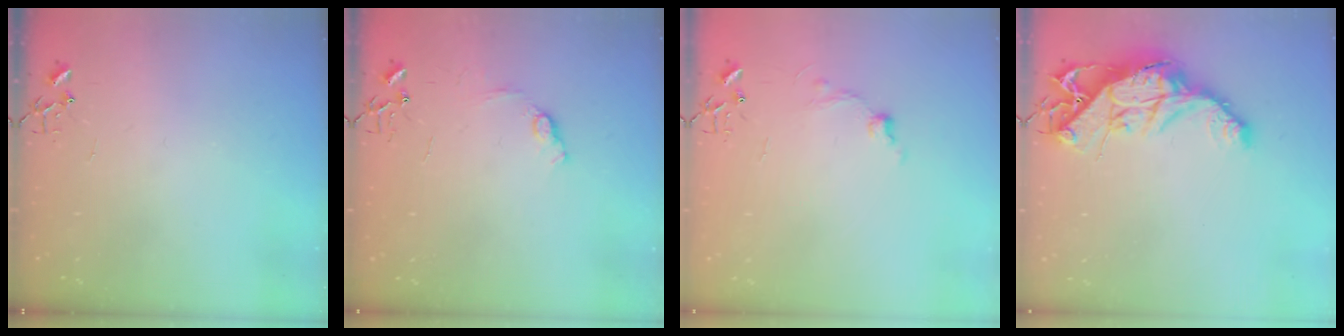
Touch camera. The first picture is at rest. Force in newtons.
{"total": 7.2, "press": 7.1, "slide": 0.8}
{"total": 6.8, "press": 6.8, "slide": 0.7}
{"total": 16.1, "press": 16.0, "slide": 1.6}